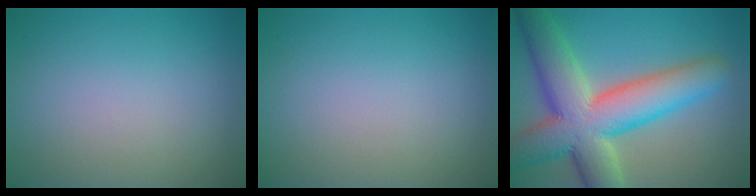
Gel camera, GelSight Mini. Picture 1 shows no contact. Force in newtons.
{"total": 0.0}
{"total": 12.1, "press": 12.0, "slide": 0.8}